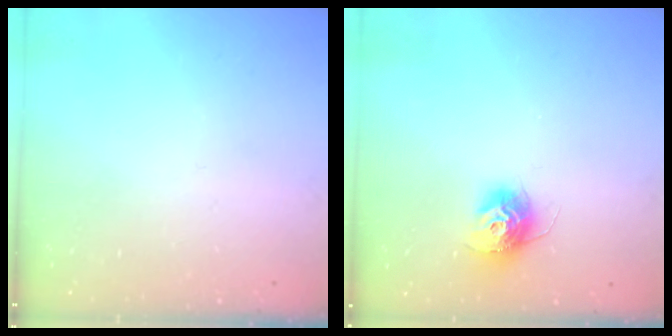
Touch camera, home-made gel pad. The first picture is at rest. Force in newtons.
{"total": 11.5, "press": 11.4, "slide": 0.8}